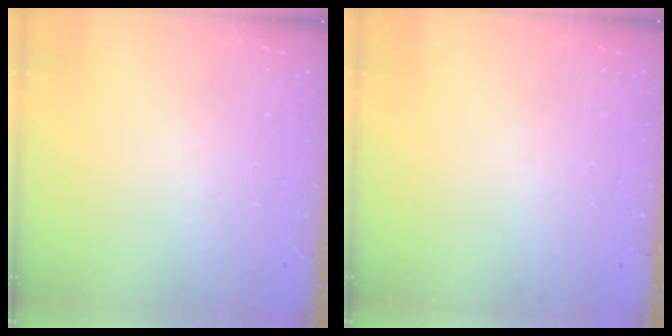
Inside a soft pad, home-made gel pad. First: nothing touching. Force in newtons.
{"total": 0.0}